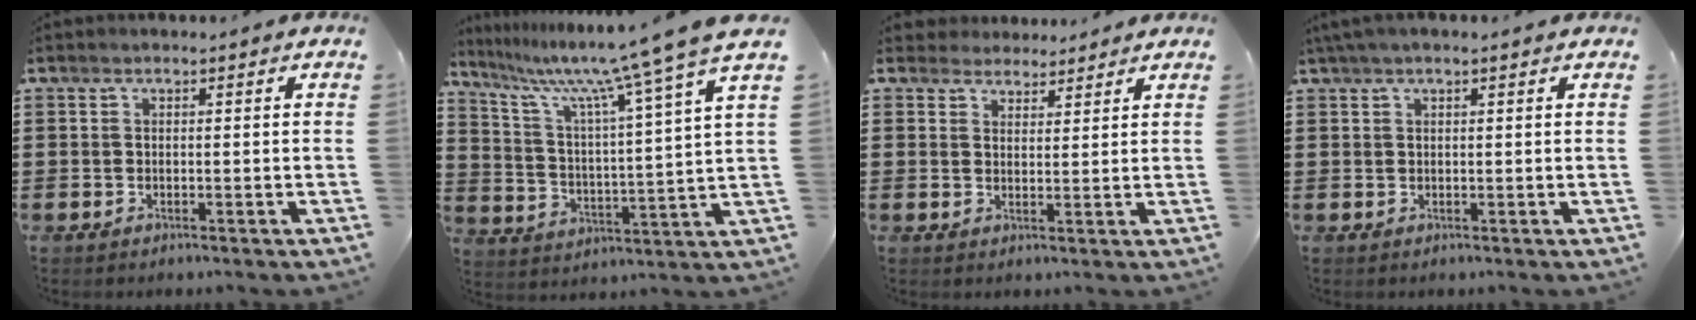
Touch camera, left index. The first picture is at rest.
{"total": 10.2, "force": [8.7, -1.6, 5.0], "torque": [-0.126, -0.066, 0.133]}
{"total": 3.3, "force": [2.8, 1.6, -0.5], "torque": [-0.005, 0.002, 0.054]}
{"total": 1.6, "force": [1.0, 0.1, 1.2], "torque": [-0.025, 0.001, 0.019]}